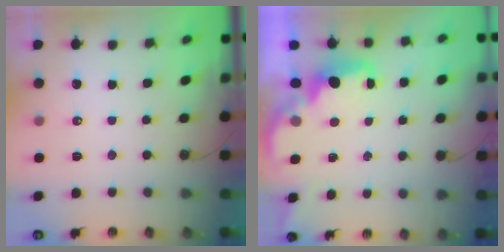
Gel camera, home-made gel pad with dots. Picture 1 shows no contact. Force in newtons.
{"total": 2.1, "press": 2.0, "slide": 0.7}